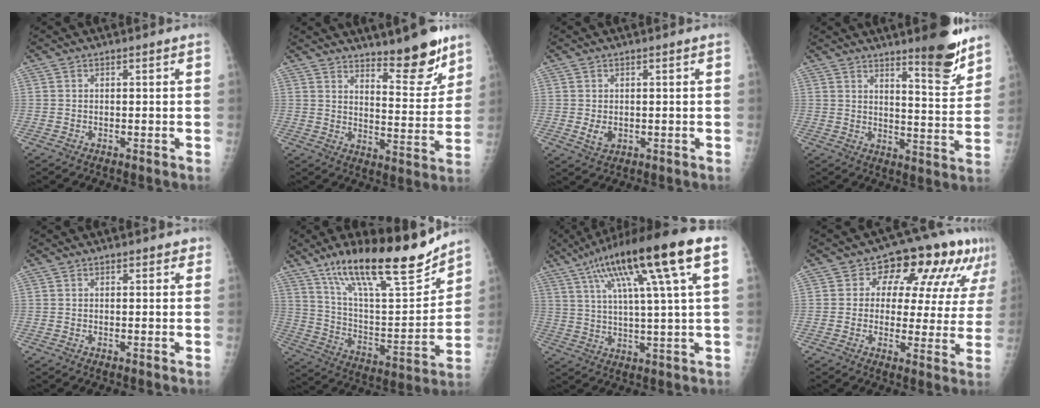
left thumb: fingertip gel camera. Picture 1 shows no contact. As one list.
[{"total": 11.5, "force": [8.8, 3.1, 6.6], "torque": [-0.063, -0.074, 0.138]}, {"total": 2.6, "force": [-0.1, 1.9, 1.7], "torque": [-0.025, -0.005, 0.005]}, {"total": 10.6, "force": [7.9, 1.8, 6.8], "torque": [-0.074, -0.067, 0.119]}, {"total": 1.3, "force": [0.9, 0.9, 0.5], "torque": [0.011, -0.002, 0.005]}, {"total": 24.0, "force": [17.3, 6.4, 15.4], "torque": [-0.223, -0.073, 0.295]}, {"total": 18.7, "force": [8.5, 1.8, 16.5], "torque": [-0.276, 0.007, 0.137]}, {"total": 15.1, "force": [6.8, 8.7, 10.3], "torque": [-0.084, 0.000, 0.082]}]